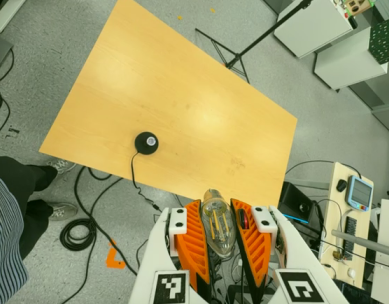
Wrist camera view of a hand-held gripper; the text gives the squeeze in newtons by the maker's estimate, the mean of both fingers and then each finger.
{"total": 21.2, "left": 23.8, "right": 18.7}